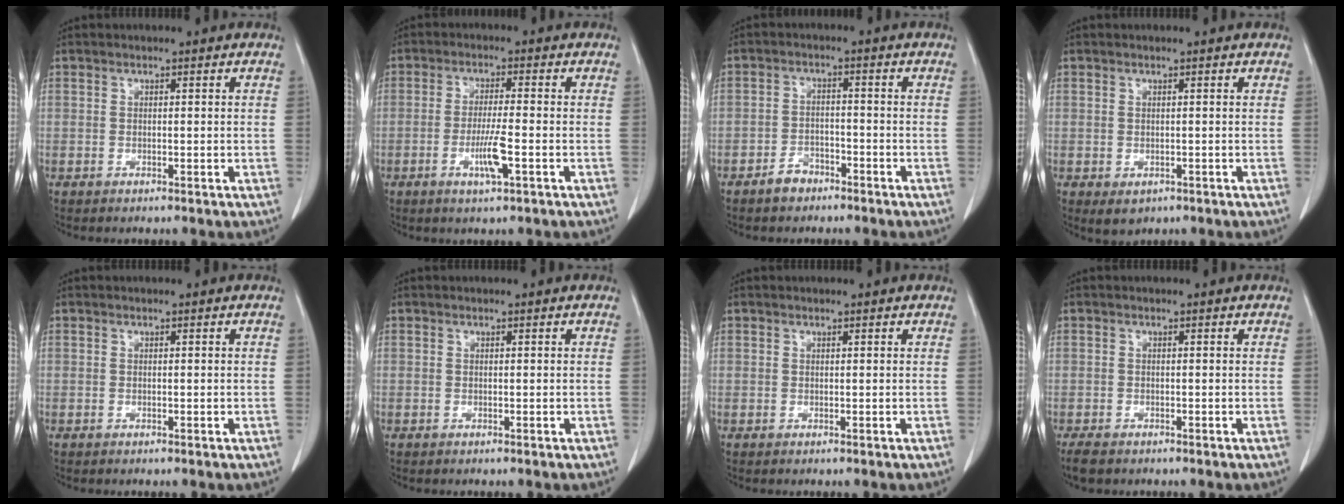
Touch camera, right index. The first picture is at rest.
{"total": 5.1, "force": [-1.9, 0.1, 4.8], "torque": [-0.093, -0.008, -0.033]}
{"total": 3.4, "force": [-2.7, 1.8, 1.0], "torque": [-0.018, 0.008, -0.041]}
{"total": 2.0, "force": [-0.8, 1.5, 1.0], "torque": [-0.013, -0.001, 0.000]}
{"total": 0.0}
{"total": 0.0}
{"total": 0.0}
{"total": 2.4, "force": [-1.9, 1.1, 0.9], "torque": [-0.018, -0.001, -0.026]}